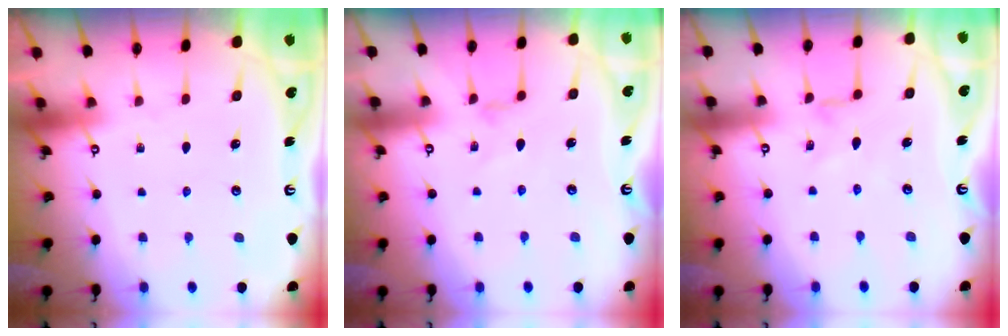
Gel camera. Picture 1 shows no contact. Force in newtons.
{"total": 2.7, "press": 2.6, "slide": 0.5}
{"total": 1.5, "press": 1.4, "slide": 0.3}